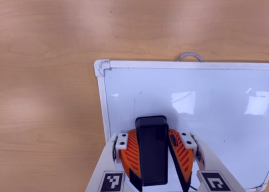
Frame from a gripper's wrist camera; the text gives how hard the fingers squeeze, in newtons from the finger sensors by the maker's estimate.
{"total": 14.1, "left": 16.5, "right": 11.7}